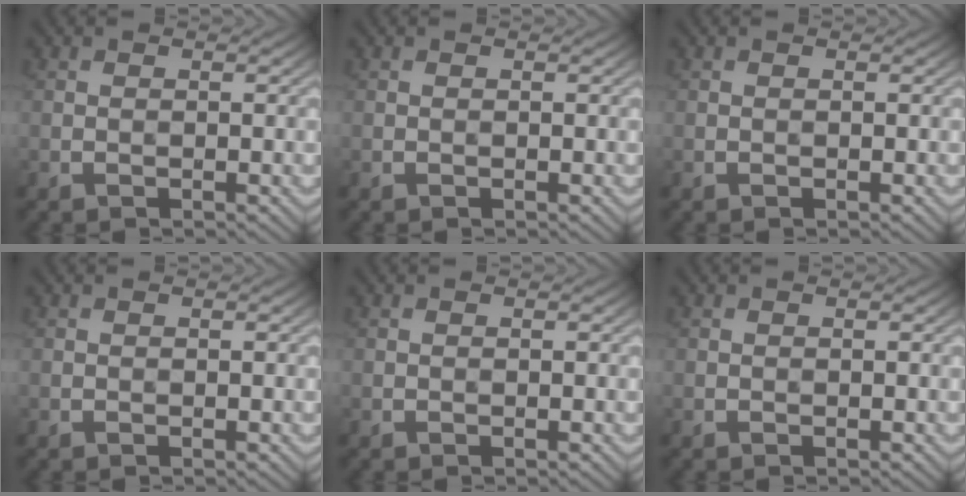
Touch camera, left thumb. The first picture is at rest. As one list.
[{"total": 0.0}, {"total": 0.0}, {"total": 0.0}, {"total": 0.0}, {"total": 0.0}]